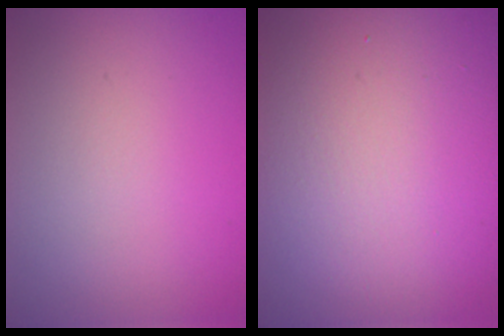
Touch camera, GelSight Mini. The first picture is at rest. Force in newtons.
{"total": 20.3, "press": 20.2, "slide": 1.3}